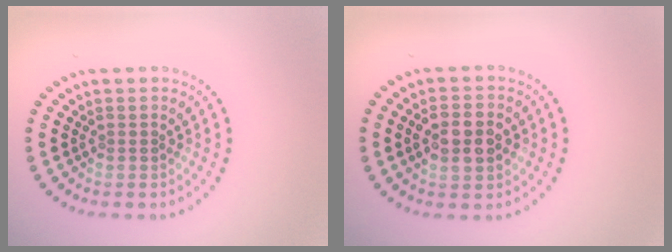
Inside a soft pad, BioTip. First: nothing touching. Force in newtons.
{"total": 3.8, "press": 3.8, "slide": 0.1}